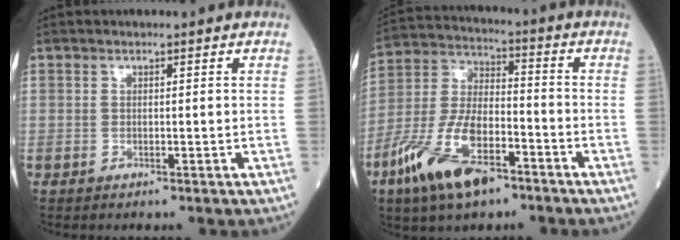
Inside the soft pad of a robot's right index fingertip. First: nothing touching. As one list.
[{"total": 14.5, "force": [-8.1, 5.5, 10.7], "torque": [-0.226, -0.003, -0.148]}]